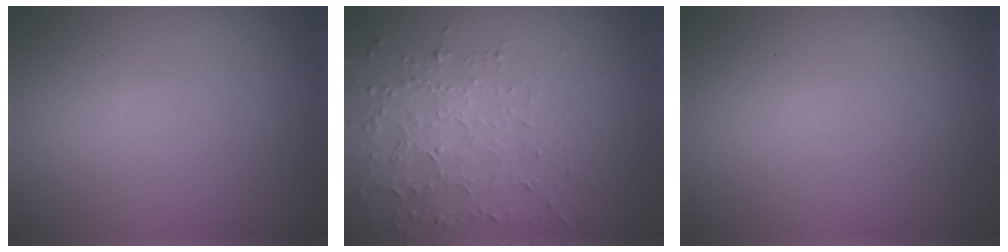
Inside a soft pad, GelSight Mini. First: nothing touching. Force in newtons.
{"total": 3.9, "press": 3.0, "slide": 2.5}
{"total": 0.0}